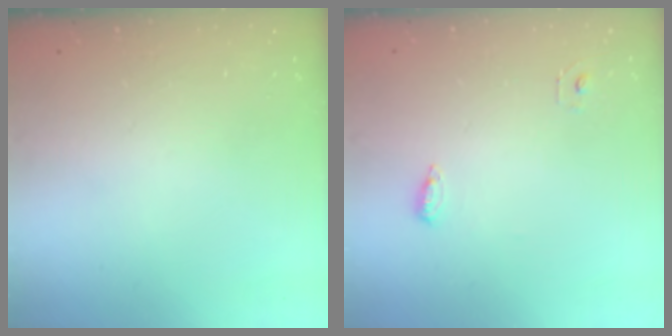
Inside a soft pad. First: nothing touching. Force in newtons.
{"total": 5.4, "press": 5.3, "slide": 1.2}